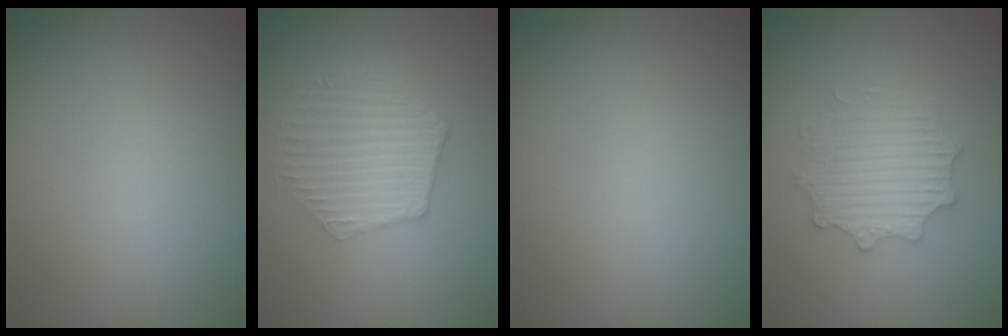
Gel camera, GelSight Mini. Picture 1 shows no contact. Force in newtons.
{"total": 5.7, "press": 4.2, "slide": 3.9}
{"total": 0.0}
{"total": 3.3, "press": 3.3, "slide": 0.6}